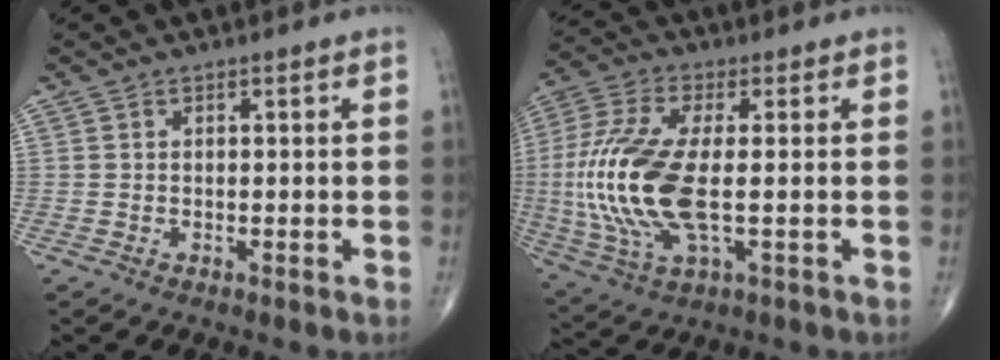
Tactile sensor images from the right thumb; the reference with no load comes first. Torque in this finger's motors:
{"motor_torque": [-0.24, 0.88, 1.71, -0.31, 0.68]}